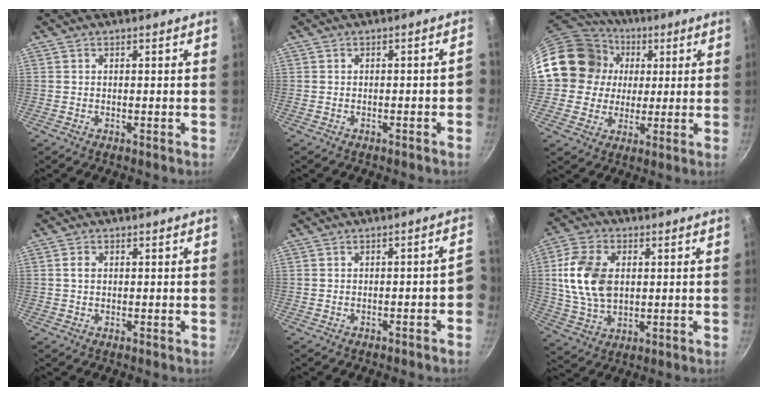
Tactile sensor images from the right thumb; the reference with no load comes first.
{"total": 2.7, "force": [-1.0, 0.9, 2.4], "torque": [-0.030, 0.020, -0.007]}
{"total": 18.0, "force": [2.7, 16.4, 6.9], "torque": [-0.112, 0.021, 0.046]}
{"total": 1.5, "force": [0.2, 1.1, 0.9], "torque": [-0.015, 0.005, 0.003]}
{"total": 3.9, "force": [-1.5, 1.2, 3.5], "torque": [-0.035, 0.032, -0.012]}
{"total": 13.5, "force": [1.8, 9.0, 9.8], "torque": [-0.175, -0.003, 0.035]}